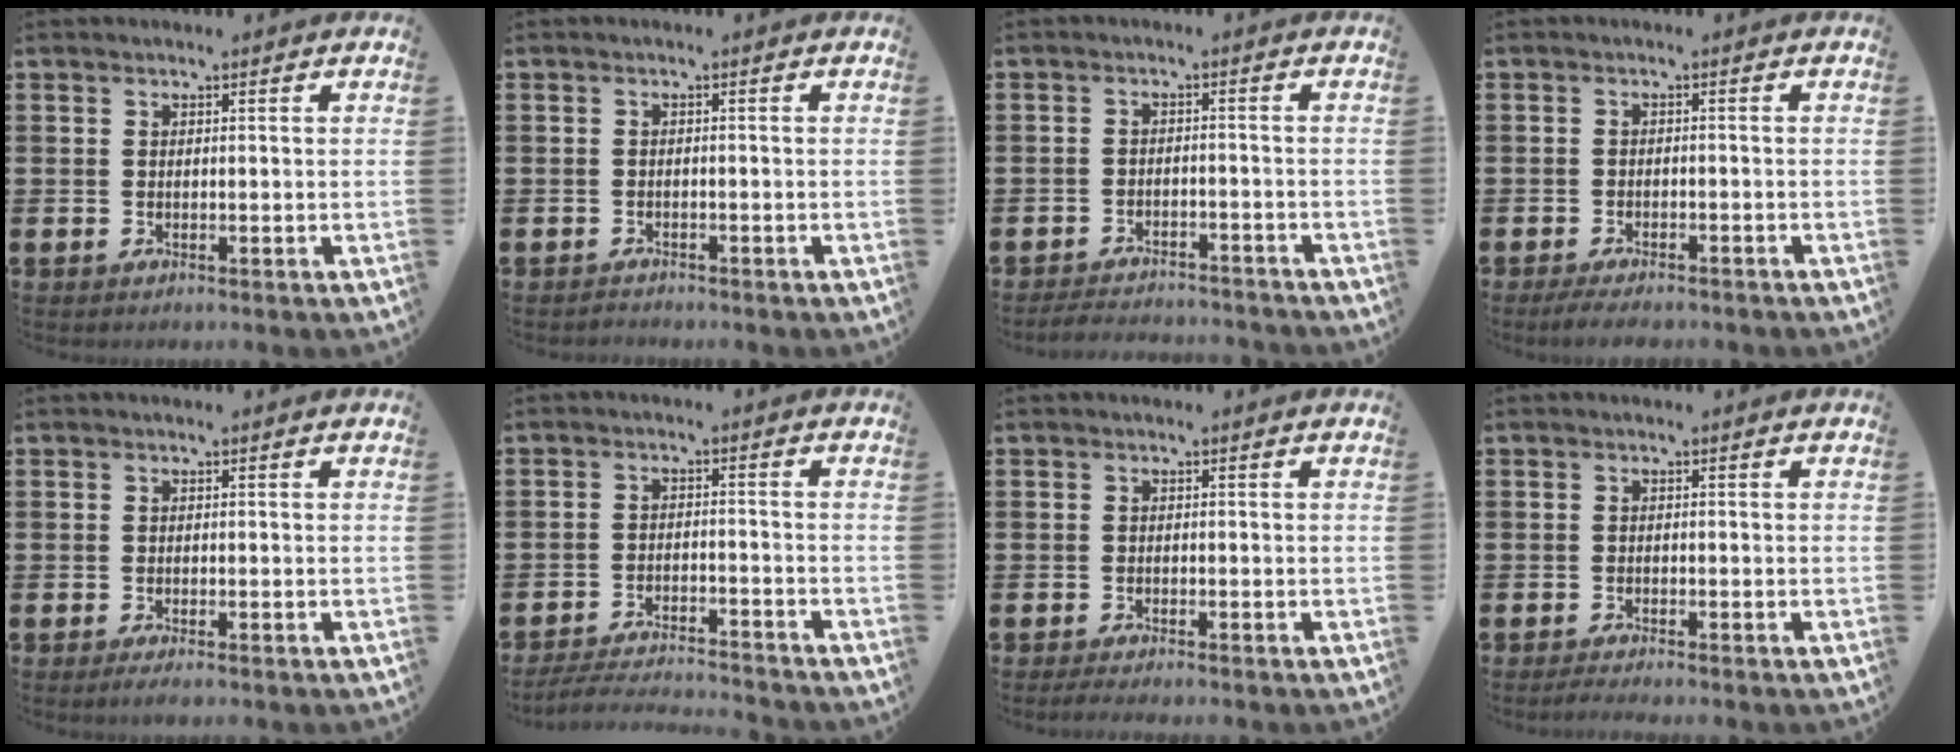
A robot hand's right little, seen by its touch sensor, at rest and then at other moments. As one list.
[{"total": 0.6, "force": [-0.6, 0.1, -0.1], "torque": [-0.001, 0.000, -0.014]}, {"total": 2.6, "force": [-2.6, 0.0, 0.2], "torque": [-0.007, 0.003, -0.056]}, {"total": 1.9, "force": [-1.7, 0.2, 0.8], "torque": [-0.015, 0.003, -0.032]}, {"total": 0.9, "force": [-0.5, 0.1, 0.7], "torque": [-0.012, -0.003, -0.009]}, {"total": 3.6, "force": [-3.6, -0.1, 0.5], "torque": [-0.008, 0.000, -0.073]}, {"total": 1.0, "force": [-0.8, 0.0, 0.6], "torque": [-0.010, -0.003, -0.016]}, {"total": 0.9, "force": [-0.8, 0.0, 0.5], "torque": [-0.008, -0.003, -0.015]}]